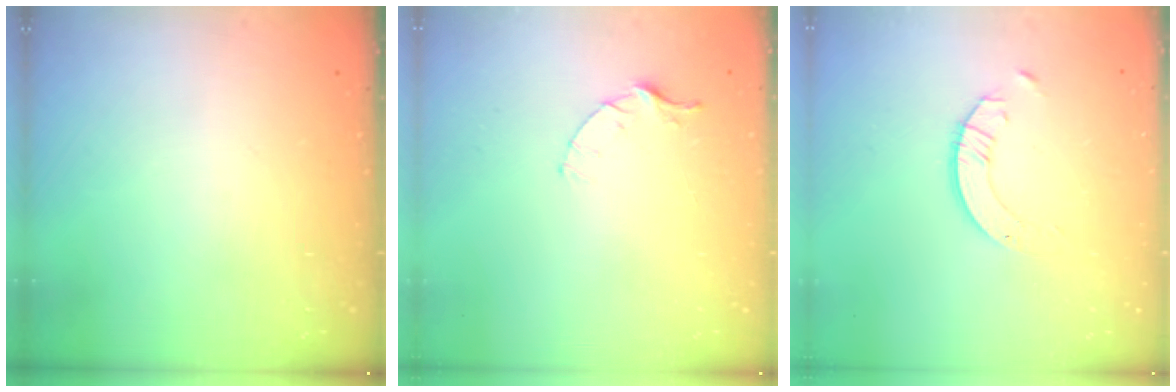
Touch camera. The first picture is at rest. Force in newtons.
{"total": 3.6, "press": 3.6, "slide": 0.4}
{"total": 2.3, "press": 2.3, "slide": 0.2}